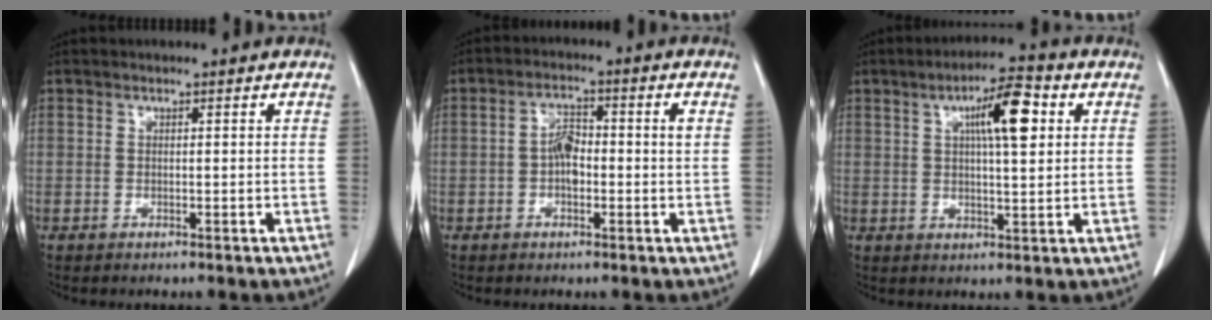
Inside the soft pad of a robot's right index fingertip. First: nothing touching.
{"total": 4.7, "force": [-0.3, 1.8, 4.3], "torque": [-0.086, 0.019, -0.008]}
{"total": 8.9, "force": [2.9, 1.7, 8.3], "torque": [-0.134, 0.015, 0.045]}